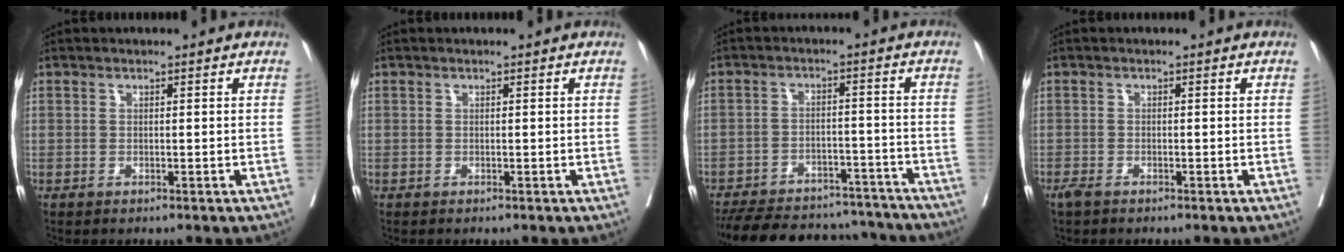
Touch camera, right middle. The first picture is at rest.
{"total": 0.0}
{"total": 21.7, "force": [-19.6, 6.2, 7.1], "torque": [-0.158, -0.007, -0.267]}
{"total": 1.4, "force": [-1.1, 0.5, 0.7], "torque": [-0.017, -0.003, -0.019]}